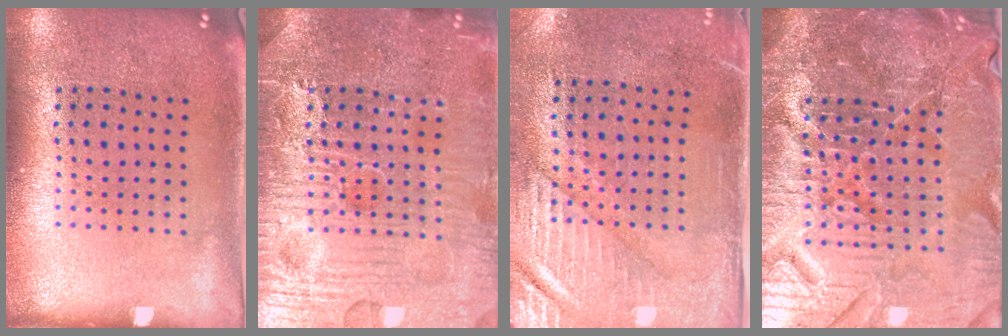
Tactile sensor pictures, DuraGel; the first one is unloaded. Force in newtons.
{"total": 7.8, "press": 7.8, "slide": 0.8}
{"total": 3.0, "press": 2.5, "slide": 1.6}
{"total": 6.6, "press": 5.9, "slide": 3.0}